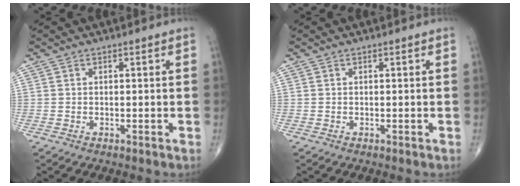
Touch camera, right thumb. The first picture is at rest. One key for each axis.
{"total": 0.0}